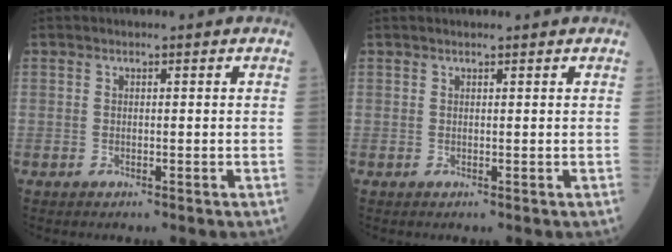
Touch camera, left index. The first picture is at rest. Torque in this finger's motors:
{"motor_torque": [0.14, 0.25, -0.02, 0.00]}